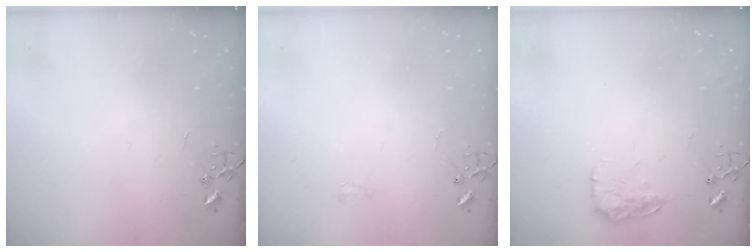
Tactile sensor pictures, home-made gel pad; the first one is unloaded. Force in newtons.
{"total": 4.1, "press": 4.0, "slide": 0.7}
{"total": 11.4, "press": 11.3, "slide": 0.4}